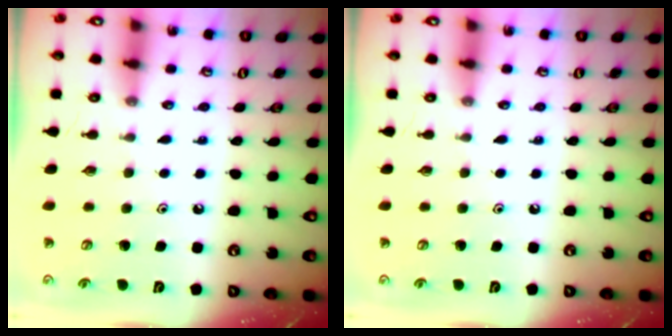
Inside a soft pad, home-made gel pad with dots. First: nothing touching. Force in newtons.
{"total": 0.0}